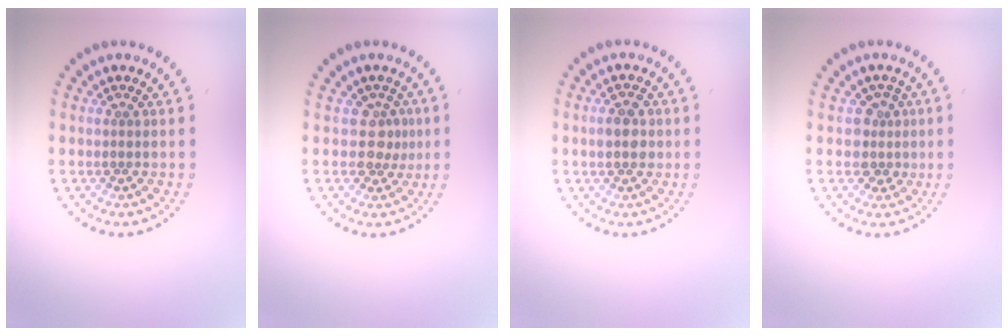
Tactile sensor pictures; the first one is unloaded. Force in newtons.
{"total": 1.9, "press": 1.5, "slide": 1.2}
{"total": 2.5, "press": 2.5, "slide": 0.1}
{"total": 2.3, "press": 1.9, "slide": 1.4}